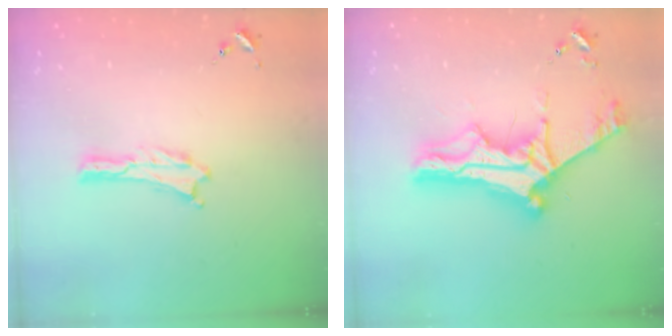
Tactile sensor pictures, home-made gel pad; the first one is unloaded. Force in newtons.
{"total": 11.7, "press": 11.6, "slide": 1.2}